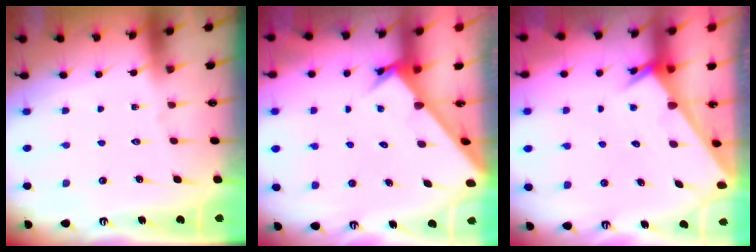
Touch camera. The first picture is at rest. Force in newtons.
{"total": 2.7, "press": 2.7, "slide": 0.2}
{"total": 2.0, "press": 2.0, "slide": 0.1}